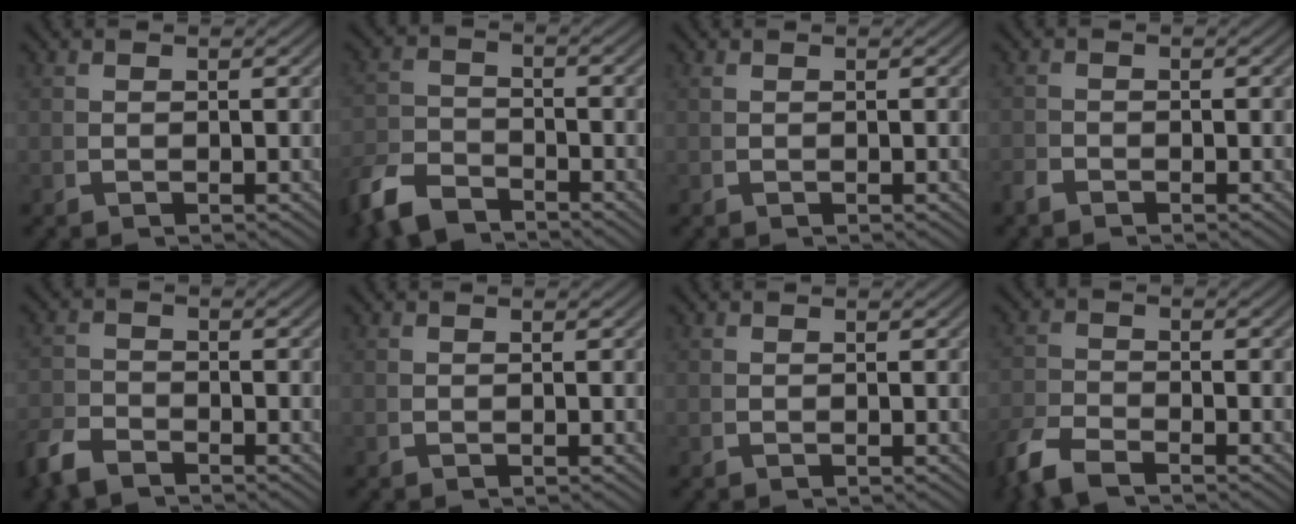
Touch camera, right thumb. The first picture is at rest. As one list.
[{"total": 4.3, "force": [-3.9, 1.5, 1.0], "torque": [-0.014, -0.012, -0.068]}, {"total": 0.0}, {"total": 0.9, "force": [-0.9, 0.0, -0.1], "torque": [0.008, -0.001, -0.020]}, {"total": 2.5, "force": [-2.4, 0.6, 0.4], "torque": [-0.002, -0.004, -0.047]}, {"total": 0.0}, {"total": 0.0}, {"total": 3.0, "force": [-2.7, 0.9, 1.1], "torque": [-0.021, -0.004, -0.053]}]